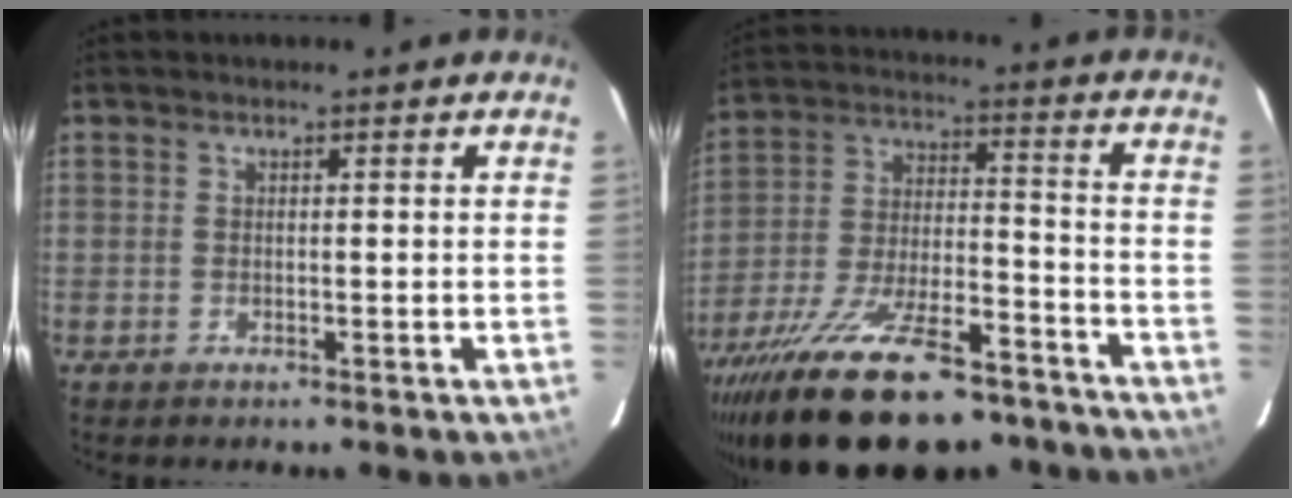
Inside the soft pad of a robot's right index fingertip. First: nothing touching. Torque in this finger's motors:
{"motor_torque": [1.50, -0.64, 1.05, 0.21]}